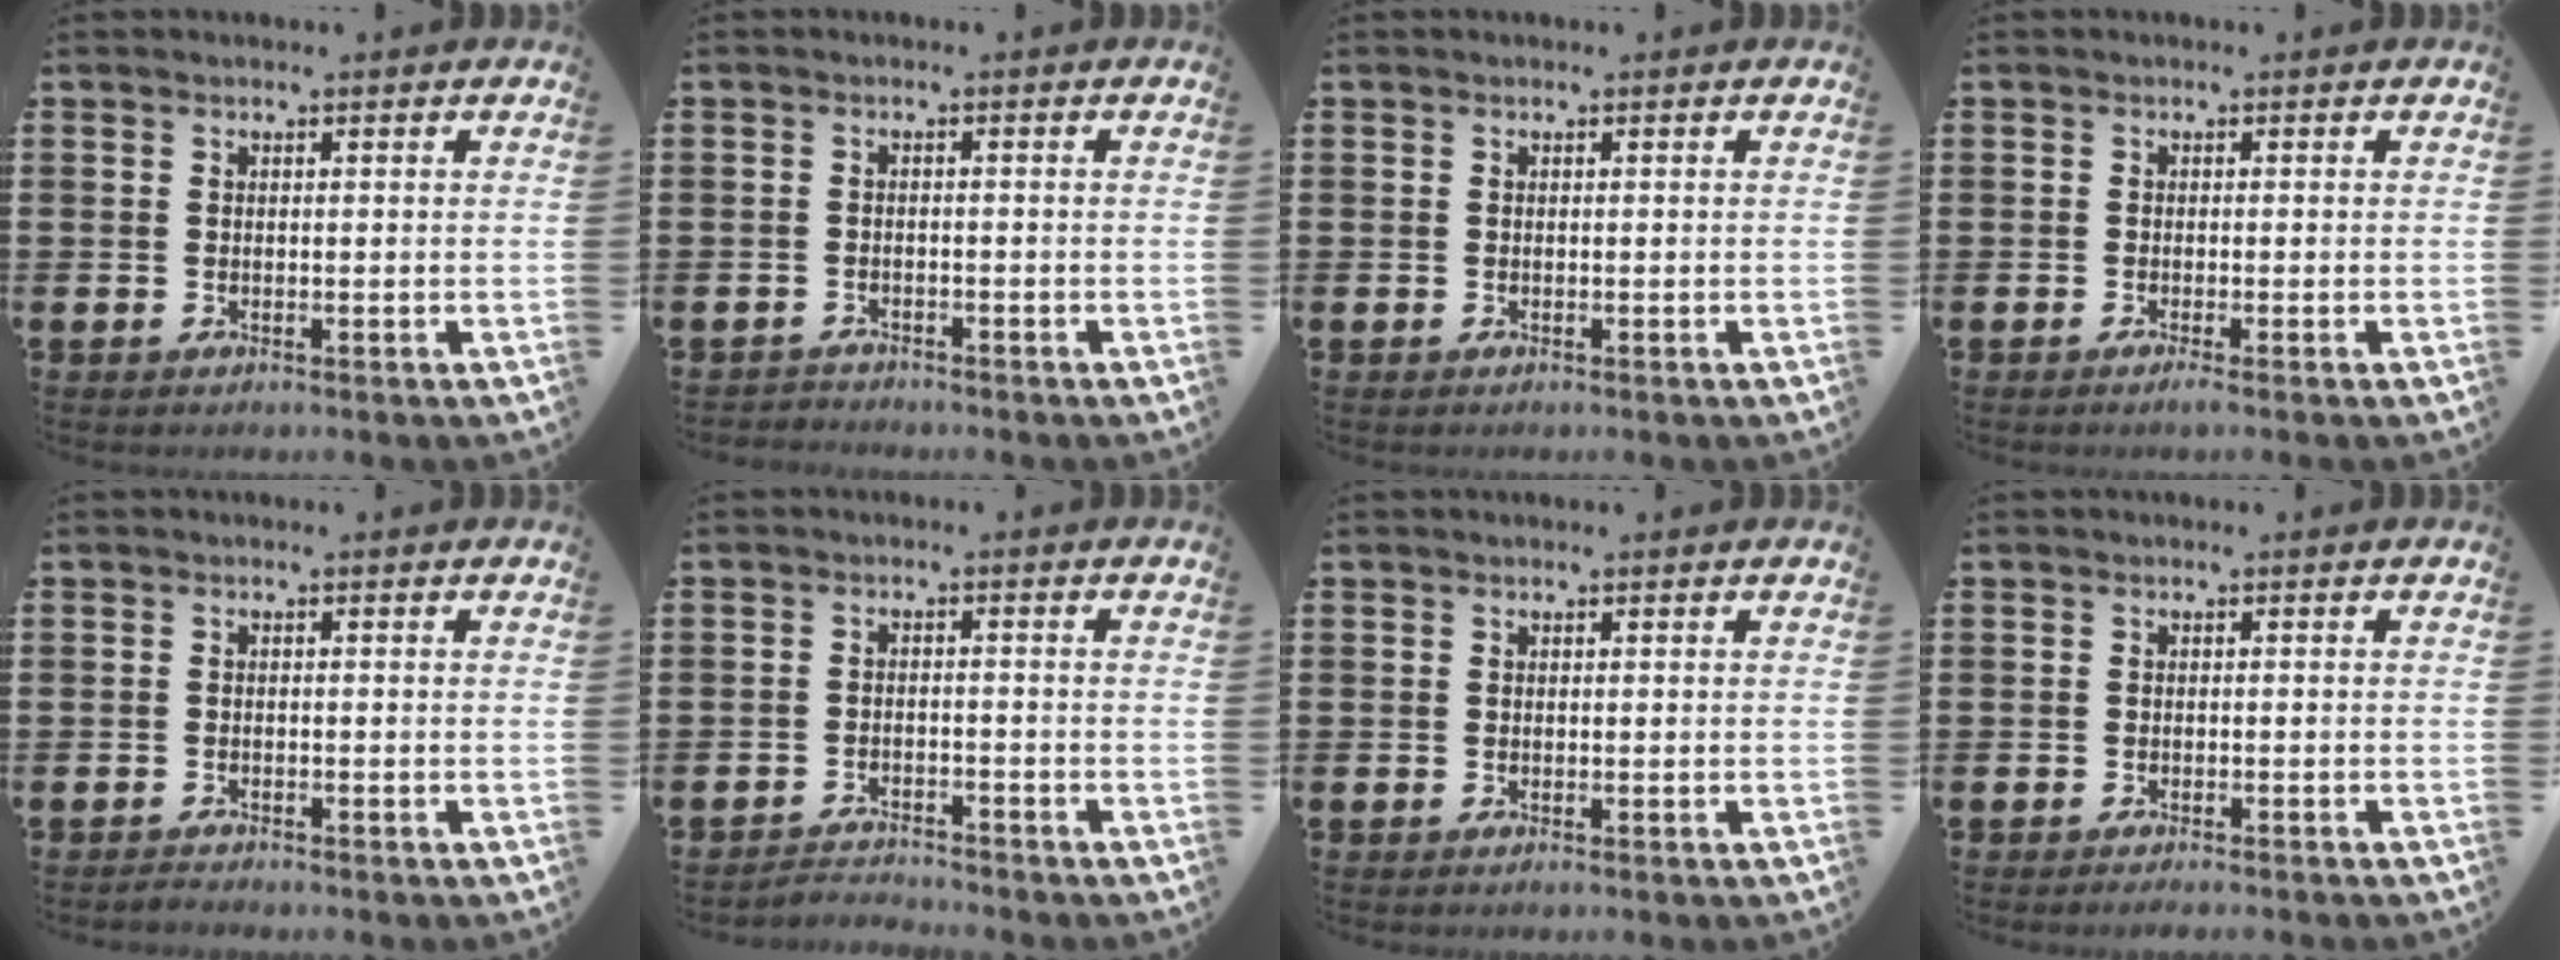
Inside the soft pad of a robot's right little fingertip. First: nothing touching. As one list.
[{"total": 1.2, "force": [-1.1, 0.2, -0.2], "torque": [0.001, 0.004, -0.026]}, {"total": 0.0}, {"total": 0.9, "force": [-0.5, 0.0, 0.8], "torque": [-0.012, -0.003, -0.008]}, {"total": 0.8, "force": [-0.8, 0.1, 0.0], "torque": [-0.003, -0.003, -0.016]}, {"total": 2.3, "force": [-2.3, 0.1, -0.3], "torque": [-0.002, 0.003, -0.050]}, {"total": 0.0}, {"total": 0.7, "force": [-0.7, 0.0, 0.3], "torque": [-0.005, -0.003, -0.013]}]